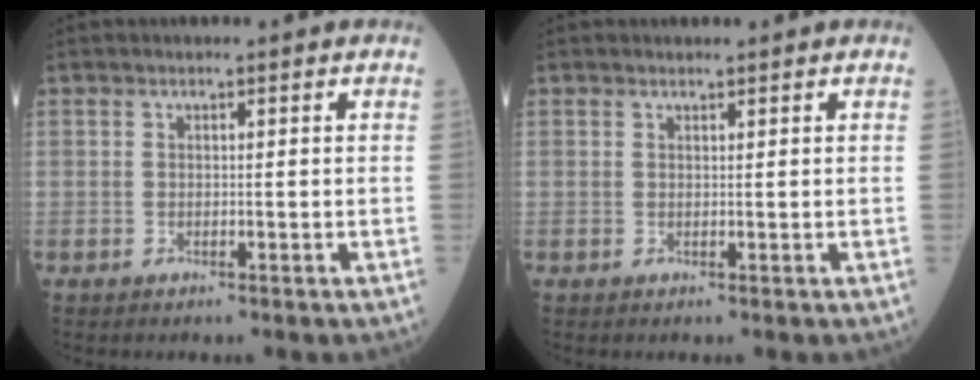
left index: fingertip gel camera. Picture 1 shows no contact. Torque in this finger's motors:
{"motor_torque": [-0.01, 0.04, -0.08, -0.01]}